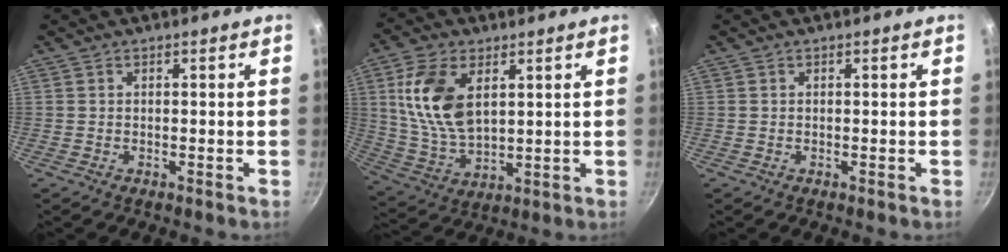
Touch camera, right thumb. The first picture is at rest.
{"total": 14.0, "force": [4.2, 8.0, 10.7], "torque": [-0.197, -0.020, 0.092]}
{"total": 0.0}